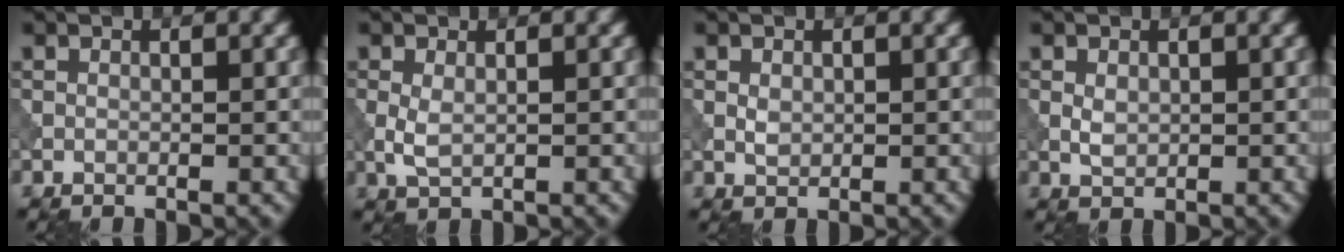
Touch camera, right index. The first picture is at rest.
{"total": 1.8, "force": [0.0, 0.9, 1.6], "torque": [-0.041, -0.002, 0.002]}
{"total": 1.1, "force": [0.2, 0.8, 0.7], "torque": [-0.016, -0.001, 0.005]}
{"total": 1.4, "force": [0.2, 1.0, 1.0], "torque": [-0.021, -0.001, 0.005]}